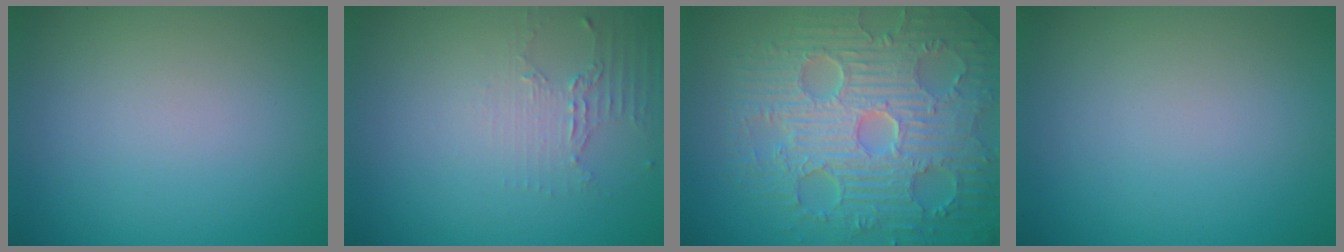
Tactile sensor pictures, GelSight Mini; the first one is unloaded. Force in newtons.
{"total": 2.0, "press": 1.5, "slide": 1.4}
{"total": 9.3, "press": 6.8, "slide": 6.3}
{"total": 0.0}